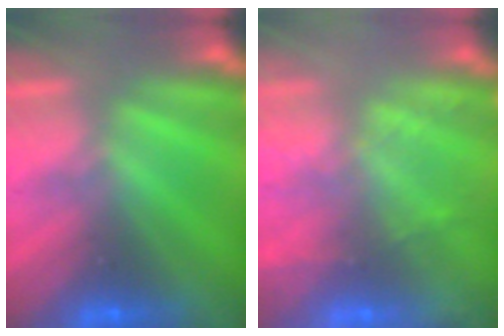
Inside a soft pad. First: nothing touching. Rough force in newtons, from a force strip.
{"total": 9.6}